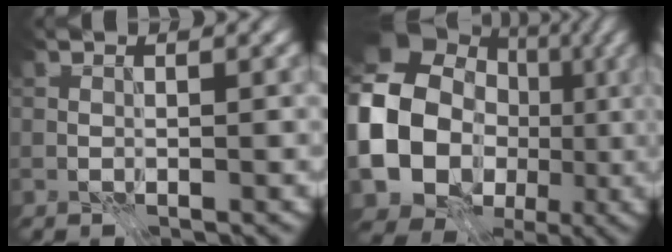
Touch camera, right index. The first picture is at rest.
{"total": 14.7, "force": [-0.8, 12.5, 7.7], "torque": [-0.173, -0.004, -0.018]}